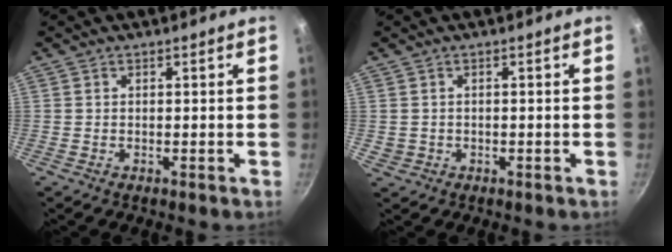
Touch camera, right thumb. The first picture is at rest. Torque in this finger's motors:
{"motor_torque": [0.51, 0.75, 0.42, -0.06, 0.02]}